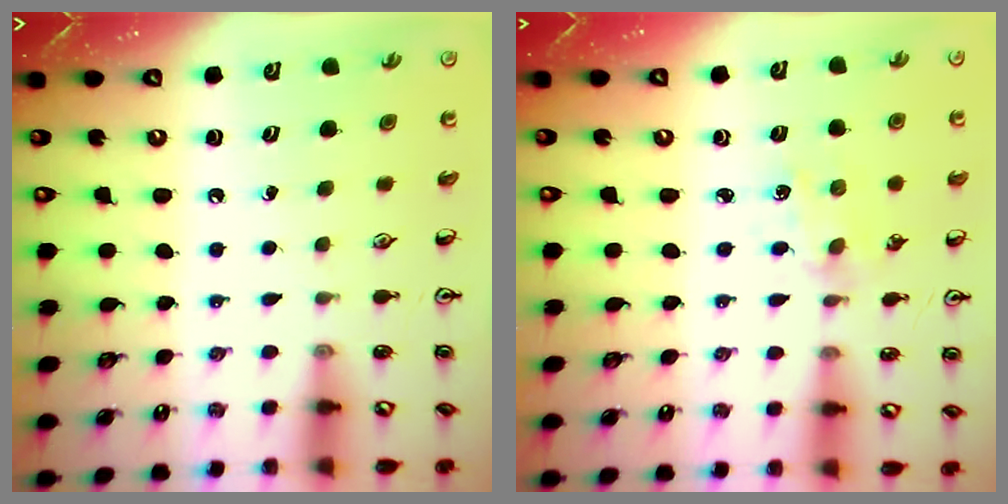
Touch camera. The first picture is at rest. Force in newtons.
{"total": 1.7, "press": 1.6, "slide": 0.4}